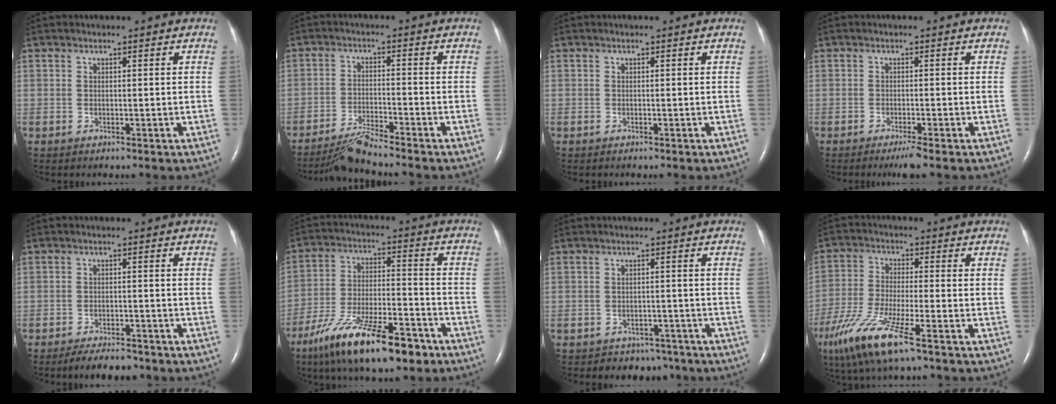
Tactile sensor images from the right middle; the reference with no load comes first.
{"total": 5.3, "force": [-4.8, -1.3, 1.6], "torque": [-0.036, -0.023, -0.091]}
{"total": 0.0}
{"total": 2.4, "force": [-1.8, -0.5, 1.5], "torque": [-0.027, -0.005, -0.031]}
{"total": 5.1, "force": [-4.4, 1.5, 2.0], "torque": [-0.036, -0.007, -0.070]}
{"total": 17.5, "force": [-11.7, 4.2, 12.3], "torque": [-0.217, -0.017, -0.205]}
{"total": 5.0, "force": [-4.0, 2.9, -0.2], "torque": [0.007, 0.017, -0.050]}
{"total": 11.3, "force": [-6.8, 0.8, 9.0], "torque": [-0.196, -0.034, -0.129]}